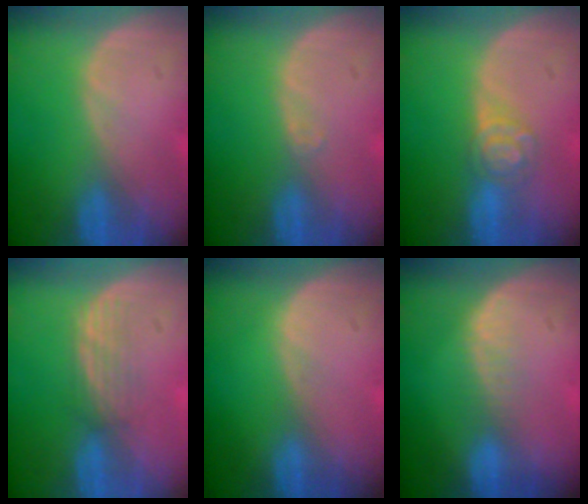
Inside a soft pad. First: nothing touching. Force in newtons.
{"total": 0.6, "press": 0.5, "slide": 0.4}
{"total": 4.1, "press": 3.9, "slide": 1.2}
{"total": 2.9, "press": 2.6, "slide": 1.2}
{"total": 0.0}
{"total": 2.5, "press": 2.0, "slide": 1.6}